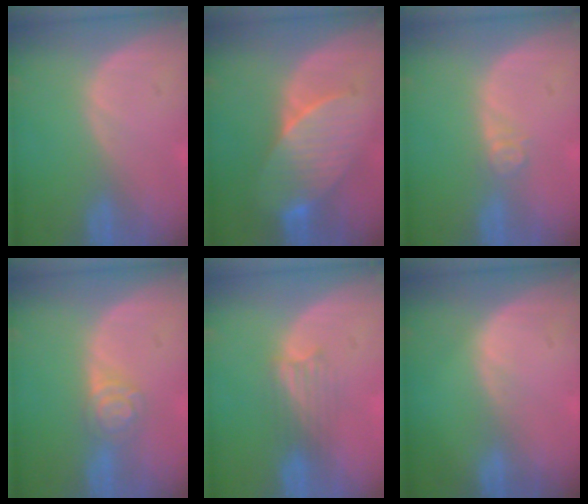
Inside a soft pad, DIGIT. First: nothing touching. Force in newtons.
{"total": 7.2, "press": 7.0, "slide": 1.3}
{"total": 2.4, "press": 2.0, "slide": 1.3}
{"total": 4.3, "press": 3.9, "slide": 1.8}
{"total": 3.3, "press": 2.9, "slide": 1.5}
{"total": 0.6, "press": 0.6, "slide": 0.1}